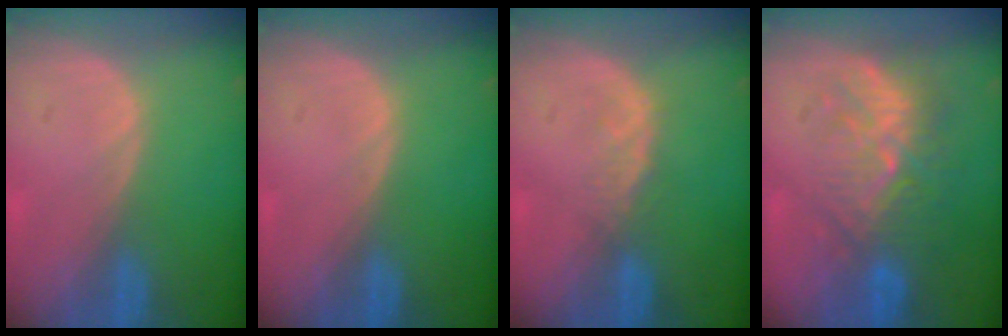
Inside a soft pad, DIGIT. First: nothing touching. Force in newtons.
{"total": 0.0}
{"total": 1.9, "press": 1.9, "slide": 0.3}
{"total": 9.3, "press": 8.9, "slide": 2.6}